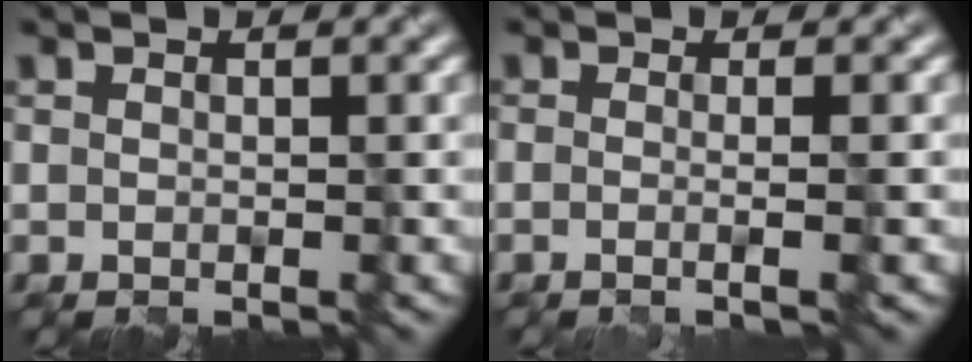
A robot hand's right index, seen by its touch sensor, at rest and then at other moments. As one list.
[{"total": 2.9, "force": [0.0, 1.4, 2.5], "torque": [-0.003, 0.003, -0.027]}]